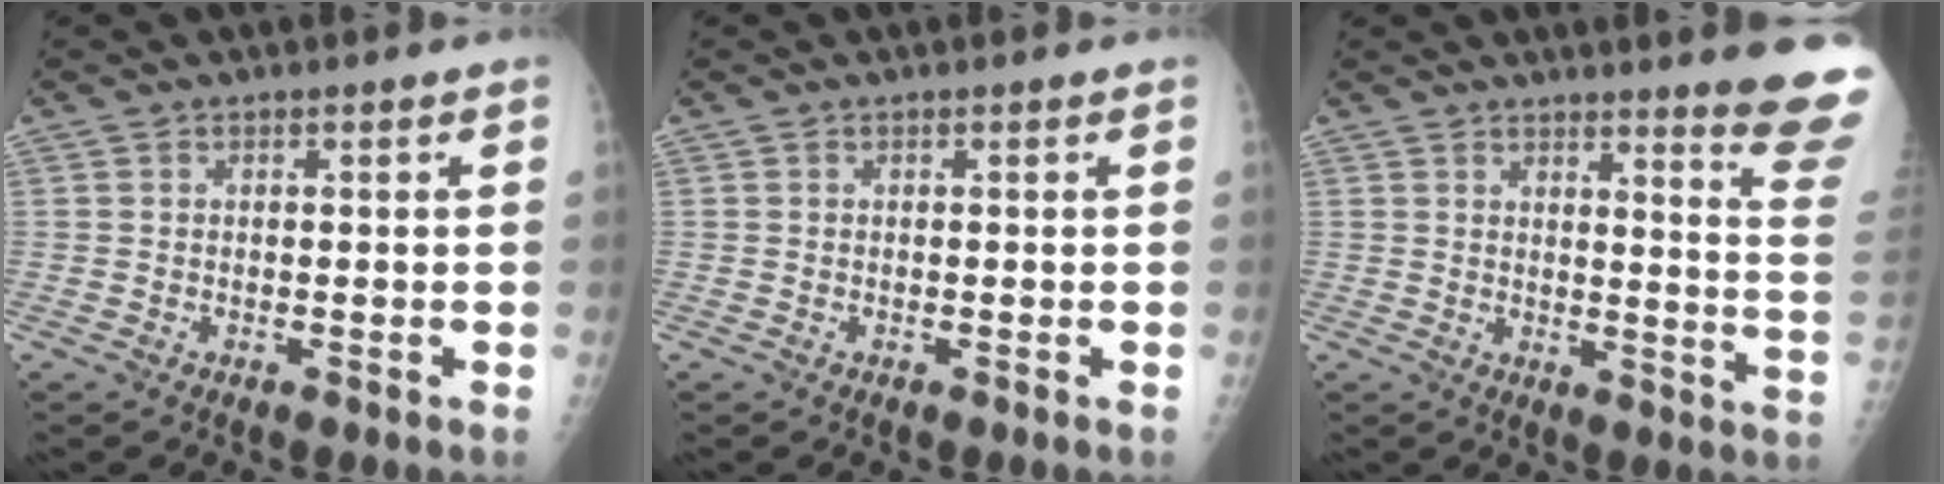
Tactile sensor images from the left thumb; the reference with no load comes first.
{"total": 0.0}
{"total": 14.2, "force": [12.1, -0.4, 7.3], "torque": [-0.074, -0.132, 0.132]}